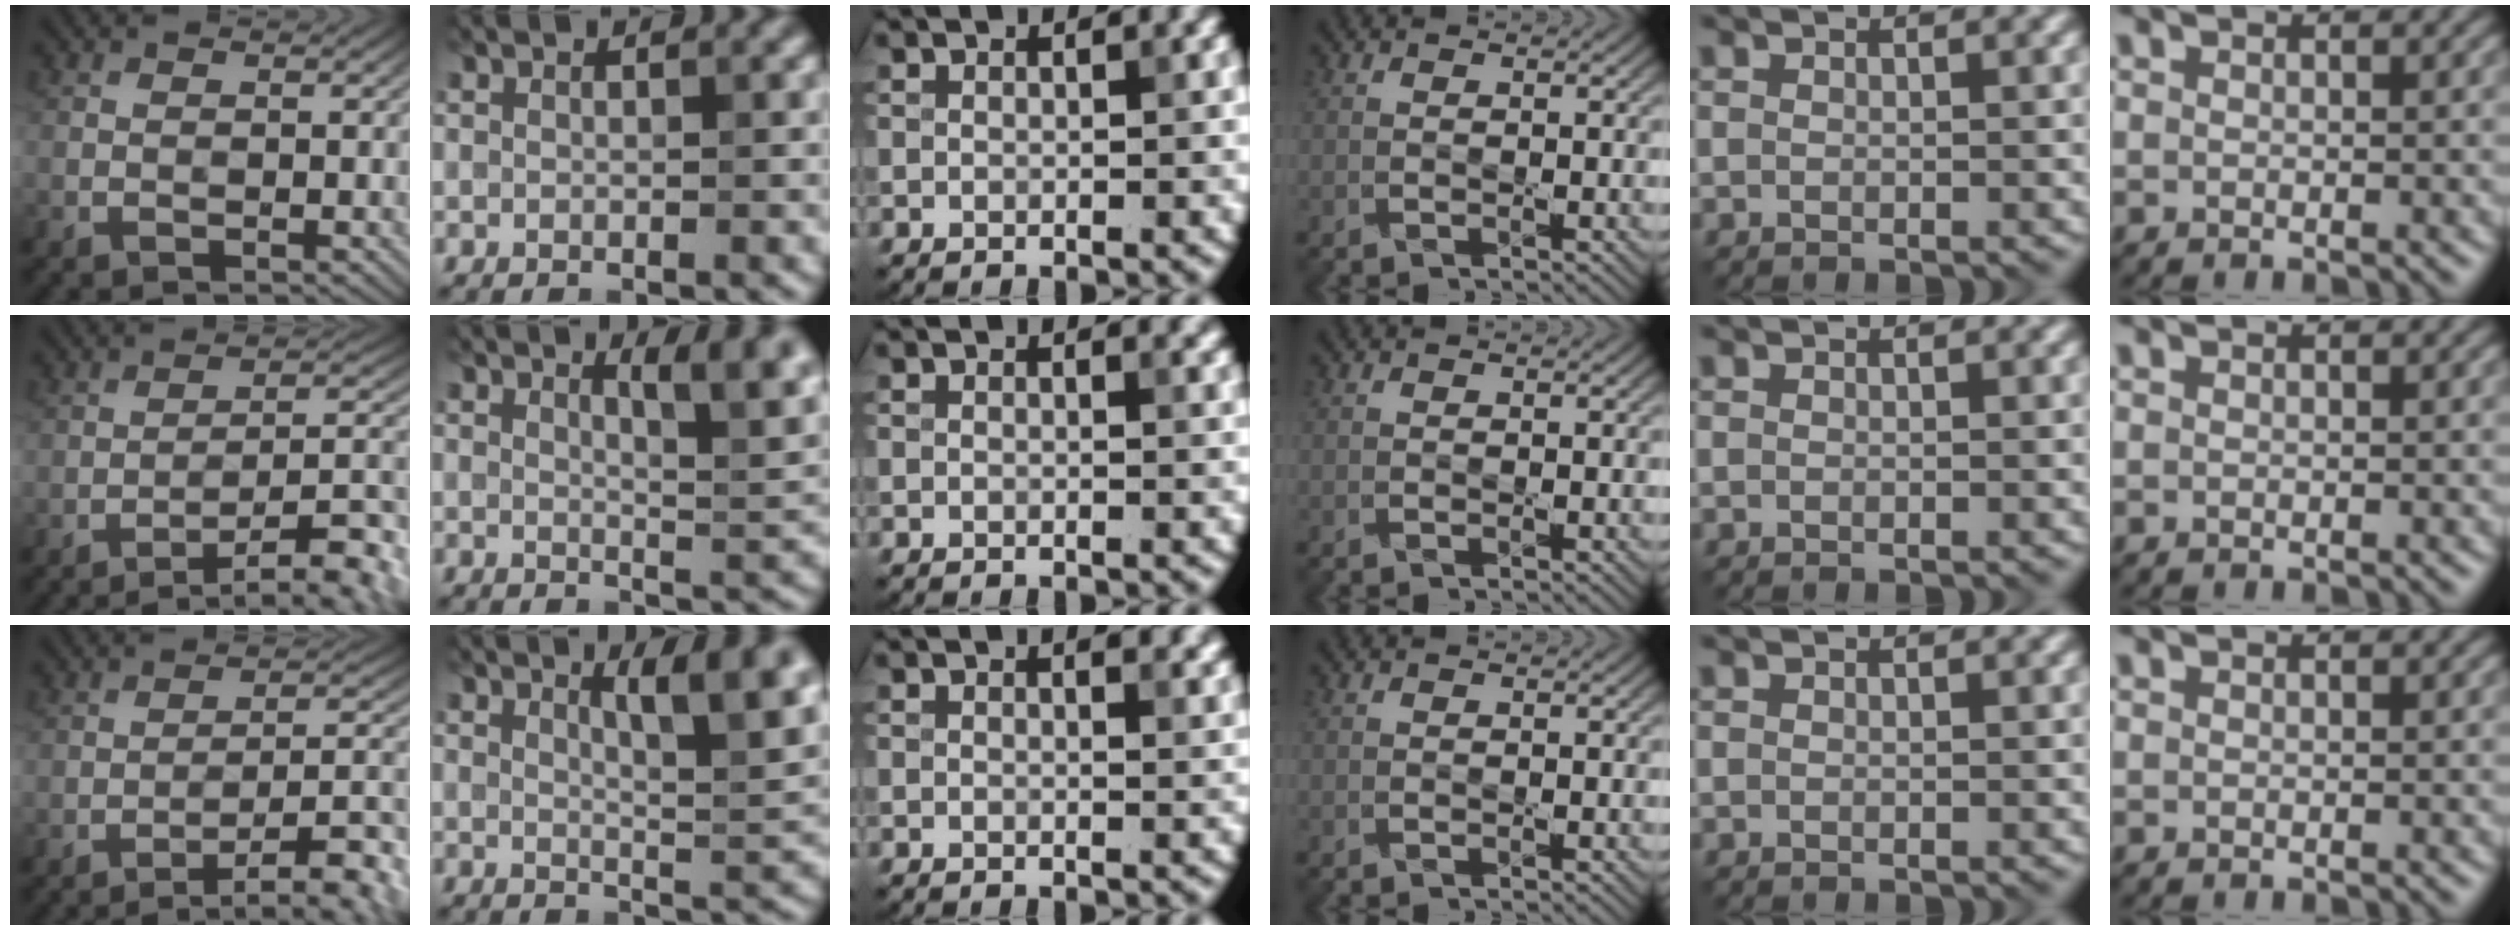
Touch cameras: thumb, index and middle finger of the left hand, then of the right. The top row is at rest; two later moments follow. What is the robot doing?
{"motion": "press", "object": "syringe"}